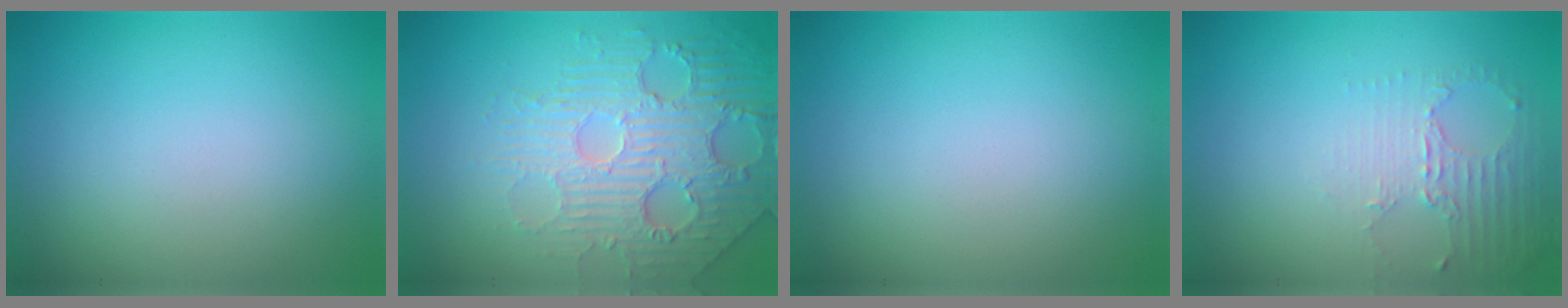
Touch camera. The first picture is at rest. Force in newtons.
{"total": 5.6, "press": 4.7, "slide": 3.0}
{"total": 0.0}
{"total": 2.3, "press": 1.8, "slide": 1.6}